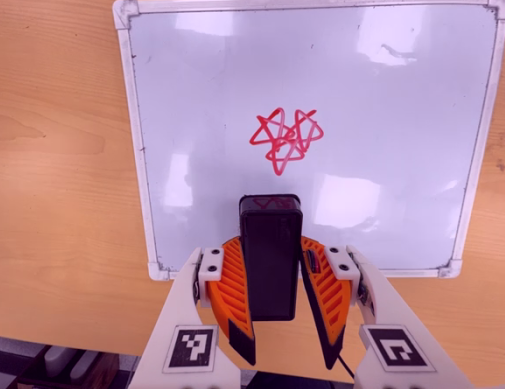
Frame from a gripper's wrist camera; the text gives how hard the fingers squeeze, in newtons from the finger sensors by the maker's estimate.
{"total": 8.9, "left": 7.8, "right": 10.0}